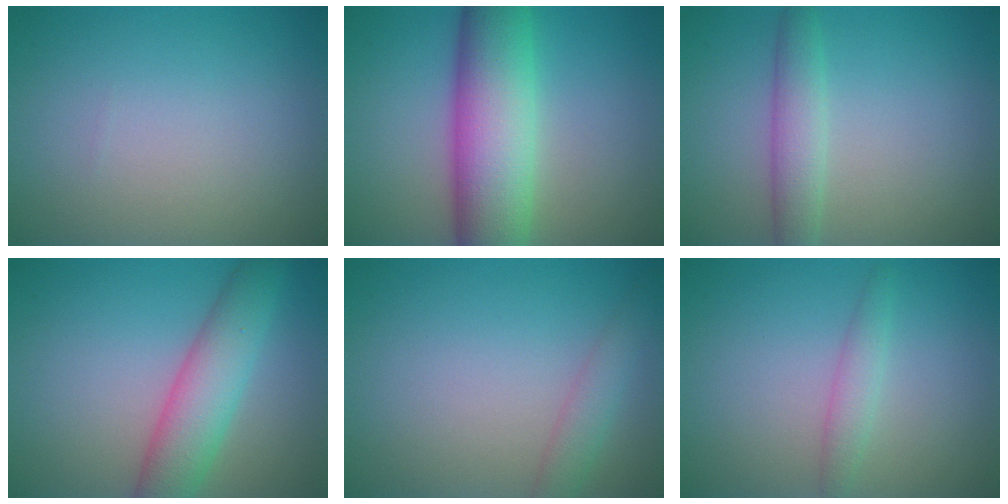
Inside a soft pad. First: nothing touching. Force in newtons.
{"total": 10.3, "press": 10.3, "slide": 0.2}
{"total": 2.9, "press": 2.9, "slide": 0.0}
{"total": 5.6, "press": 5.6, "slide": 0.2}
{"total": 2.0, "press": 2.0, "slide": 0.0}
{"total": 1.7, "press": 1.7, "slide": 0.0}